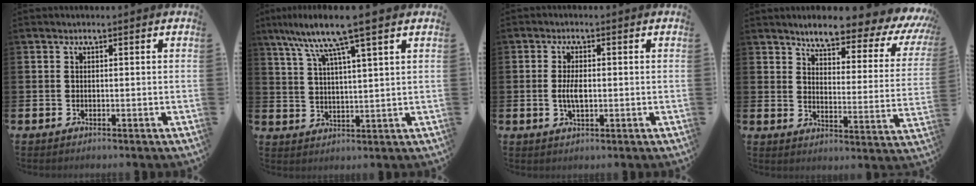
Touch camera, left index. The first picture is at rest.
{"total": 9.3, "force": [7.1, 0.5, 6.0], "torque": [-0.129, -0.022, 0.123]}
{"total": 3.3, "force": [-0.1, 1.4, 3.0], "torque": [-0.052, 0.001, -0.003]}
{"total": 6.4, "force": [5.6, 1.3, 2.8], "torque": [-0.058, -0.049, 0.085]}